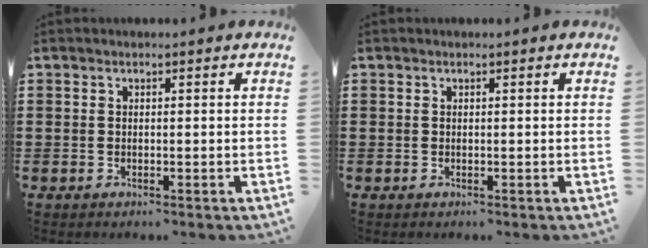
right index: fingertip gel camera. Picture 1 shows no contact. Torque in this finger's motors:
{"motor_torque": [0.00, 0.00, 0.00, 0.00]}